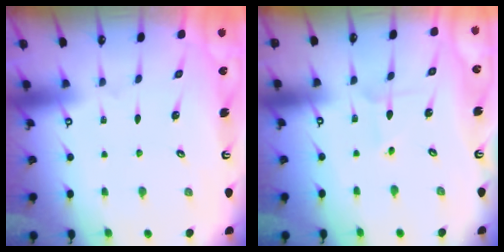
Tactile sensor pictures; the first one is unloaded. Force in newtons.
{"total": 2.0, "press": 2.0, "slide": 0.1}